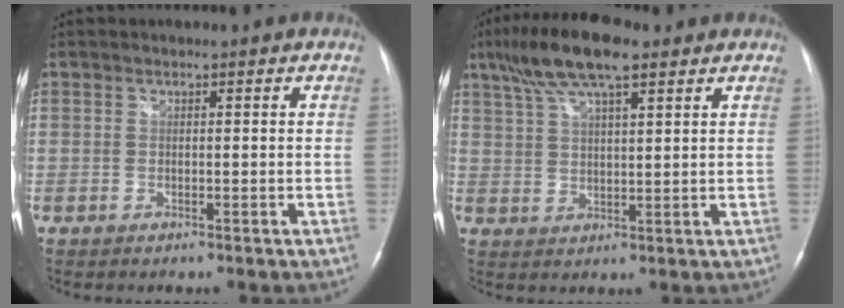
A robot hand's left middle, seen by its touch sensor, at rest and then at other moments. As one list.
[{"total": 11.1, "force": [7.3, 2.5, 8.0], "torque": [-0.157, 0.021, 0.131]}]